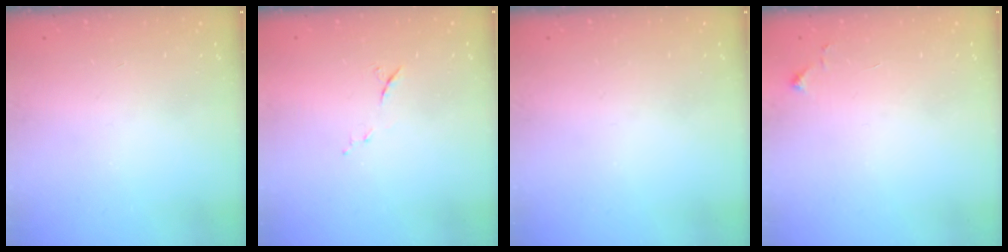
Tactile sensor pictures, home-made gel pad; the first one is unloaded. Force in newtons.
{"total": 6.4, "press": 6.3, "slide": 1.3}
{"total": 0.0}
{"total": 3.2, "press": 3.2, "slide": 0.6}